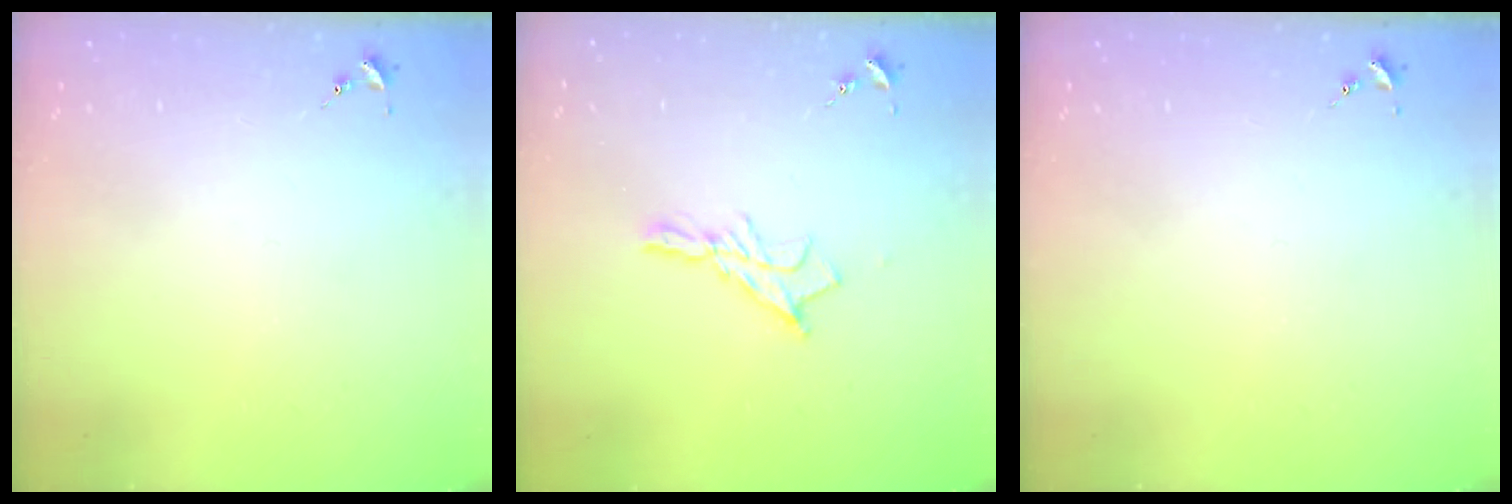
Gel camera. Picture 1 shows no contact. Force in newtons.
{"total": 10.2, "press": 10.1, "slide": 0.9}
{"total": 0.0}